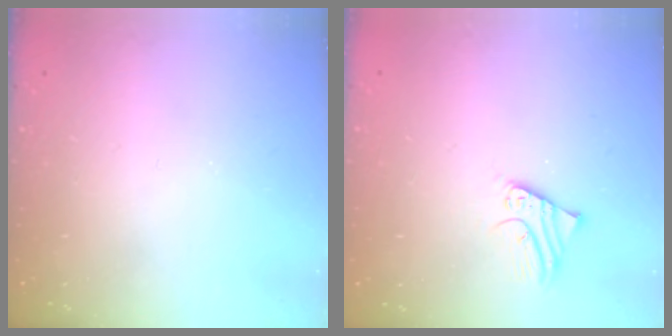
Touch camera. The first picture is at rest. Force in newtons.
{"total": 2.3, "press": 2.3, "slide": 0.2}